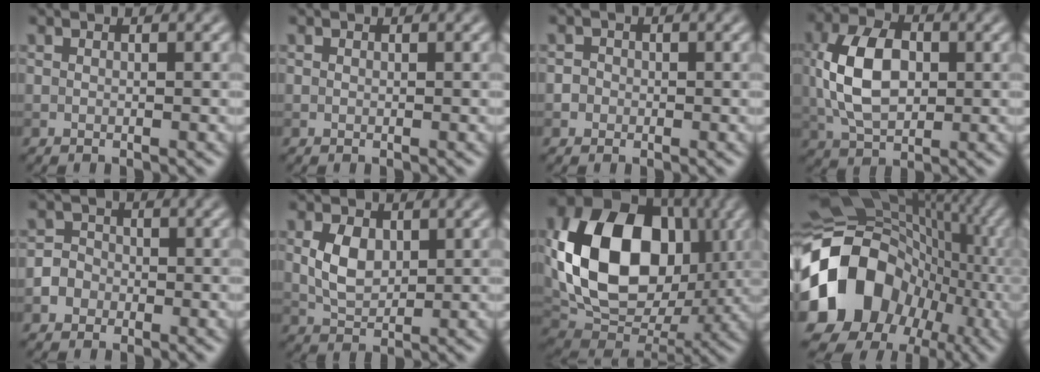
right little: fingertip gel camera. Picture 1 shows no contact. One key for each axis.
{"total": 0.0}
{"total": 1.6, "fx": 0.0, "fy": 1.5, "fz": 0.6, "tx": 0.008, "ty": 0.007, "tz": -0.010}
{"total": 7.5, "fx": 0.5, "fy": 4.8, "fz": 5.8, "tx": -0.124, "ty": 0.006, "tz": 0.006}
{"total": 3.0, "fx": -1.2, "fy": 2.6, "fz": 0.8, "tx": 0.002, "ty": 0.005, "tz": -0.030}
{"total": 3.5, "fx": 0.7, "fy": 2.4, "fz": 2.5, "tx": -0.055, "ty": 0.001, "tz": 0.014}
{"total": 15.1, "fx": 2.1, "fy": 11.0, "fz": 10.1, "tx": -0.189, "ty": -0.005, "tz": 0.036}
{"total": 18.3, "fx": -3.1, "fy": 15.3, "fz": 9.5, "tx": -0.199, "ty": 0.002, "tz": -0.056}